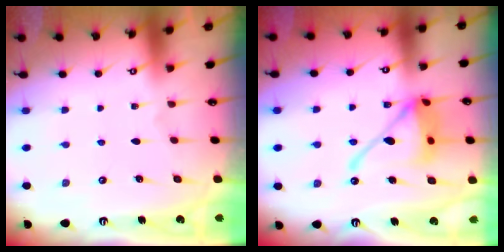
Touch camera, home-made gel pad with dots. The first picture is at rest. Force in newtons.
{"total": 15.6, "press": 15.6, "slide": 1.6}